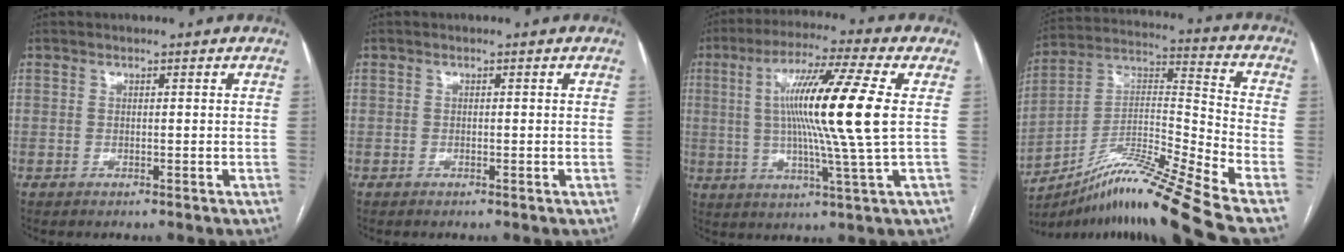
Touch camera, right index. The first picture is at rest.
{"total": 0.0}
{"total": 15.6, "force": [1.9, -1.4, 15.4], "torque": [-0.282, -0.001, 0.024]}
{"total": 18.9, "force": [-13.9, -2.1, 12.6], "torque": [-0.230, -0.001, -0.246]}